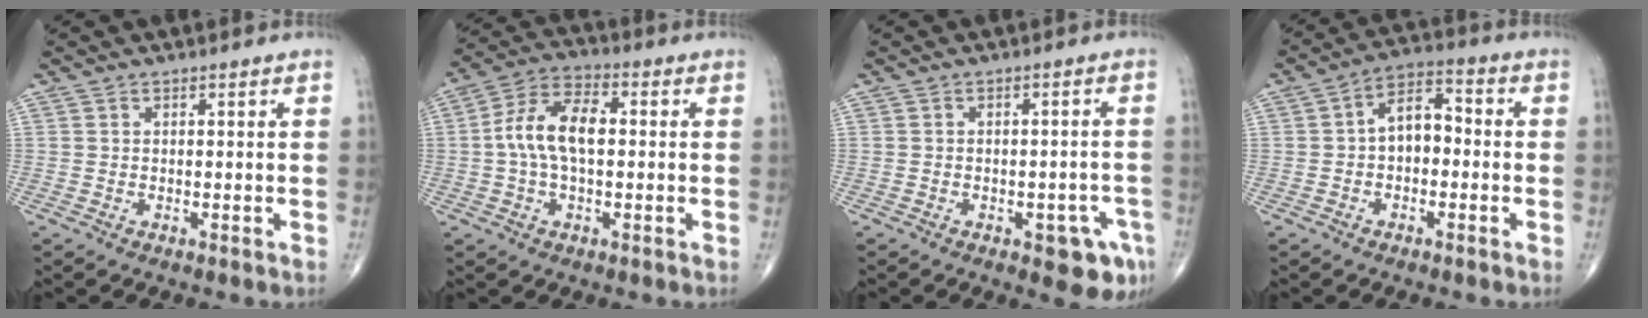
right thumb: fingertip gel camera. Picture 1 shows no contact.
{"total": 10.7, "force": [0.3, 5.7, 9.0], "torque": [-0.177, 0.028, -0.003]}
{"total": 7.1, "force": [-3.4, 2.9, 5.5], "torque": [-0.046, 0.013, -0.037]}
{"total": 7.5, "force": [-0.6, 4.7, 5.8], "torque": [-0.074, 0.031, -0.024]}